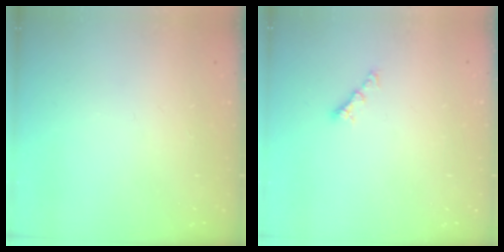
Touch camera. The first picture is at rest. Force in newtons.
{"total": 3.4, "press": 3.3, "slide": 0.6}